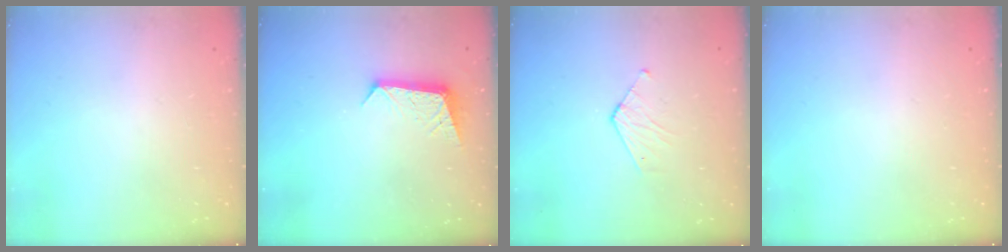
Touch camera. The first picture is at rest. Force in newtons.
{"total": 8.2, "press": 8.2, "slide": 0.9}
{"total": 4.4, "press": 4.4, "slide": 0.4}
{"total": 0.0}